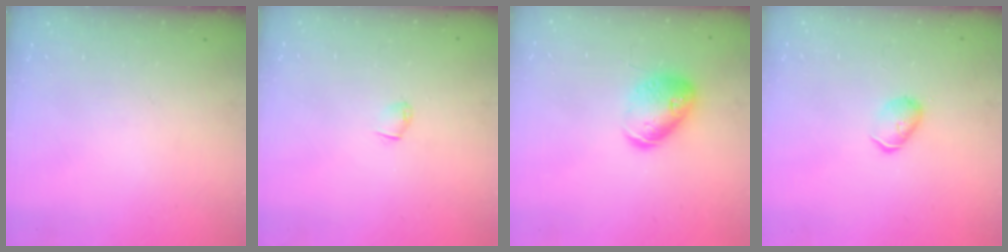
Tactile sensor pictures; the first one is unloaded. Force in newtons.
{"total": 3.8, "press": 3.7, "slide": 0.8}
{"total": 13.8, "press": 13.7, "slide": 2.1}
{"total": 4.5, "press": 4.4, "slide": 0.6}